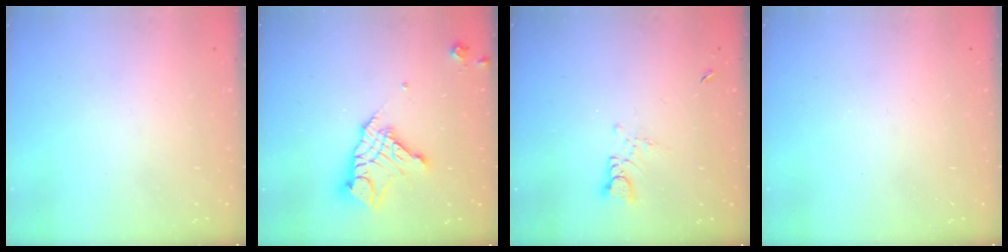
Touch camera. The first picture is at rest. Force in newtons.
{"total": 13.1, "press": 13.1, "slide": 1.3}
{"total": 3.1, "press": 3.1, "slide": 0.2}
{"total": 0.0}